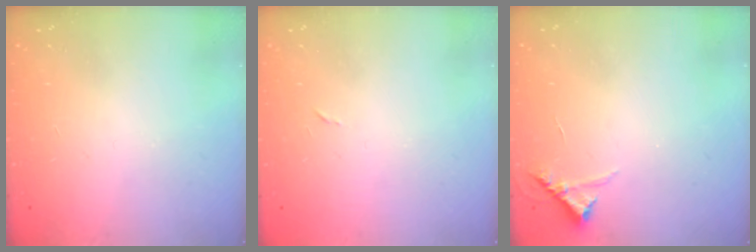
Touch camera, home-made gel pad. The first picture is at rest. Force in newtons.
{"total": 2.4, "press": 2.4, "slide": 0.4}
{"total": 5.0, "press": 5.0, "slide": 0.4}